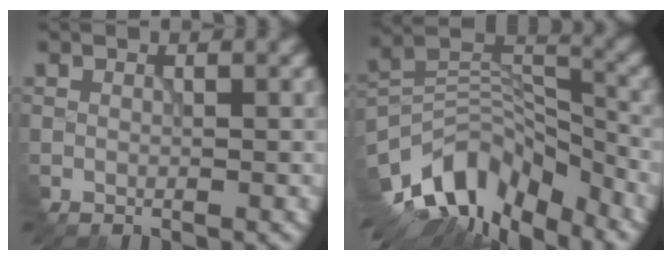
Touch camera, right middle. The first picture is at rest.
{"total": 10.7, "force": [-7.9, 4.9, 5.3], "torque": [-0.089, 0.009, -0.153]}